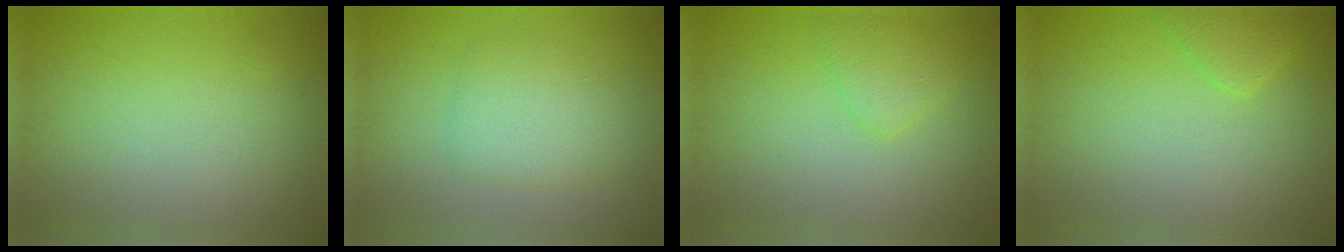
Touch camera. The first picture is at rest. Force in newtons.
{"total": 3.0, "press": 3.0, "slide": 0.0}
{"total": 2.0, "press": 2.0, "slide": 0.2}
{"total": 2.0, "press": 1.9, "slide": 0.0}